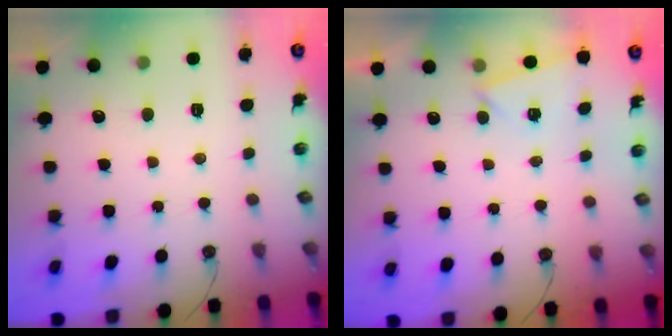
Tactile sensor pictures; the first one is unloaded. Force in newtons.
{"total": 2.8, "press": 1.5, "slide": 2.3}